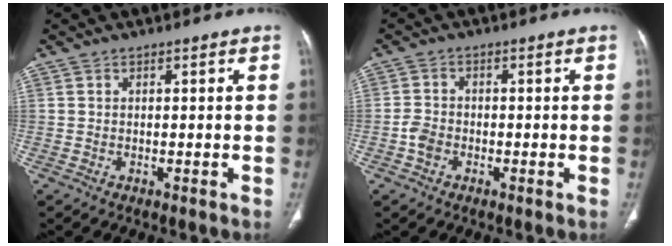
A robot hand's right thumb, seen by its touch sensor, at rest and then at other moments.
{"total": 2.8, "force": [-1.2, 1.9, 1.6], "torque": [-0.031, 0.006, -0.028]}